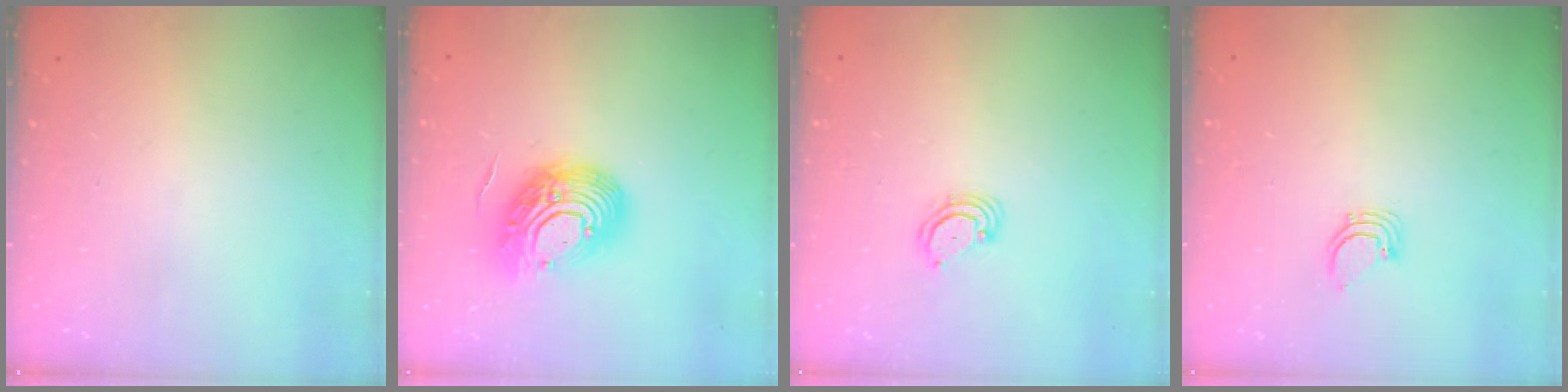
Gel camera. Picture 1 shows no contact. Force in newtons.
{"total": 16.2, "press": 16.1, "slide": 1.8}
{"total": 3.9, "press": 3.9, "slide": 0.2}
{"total": 2.5, "press": 2.5, "slide": 0.1}